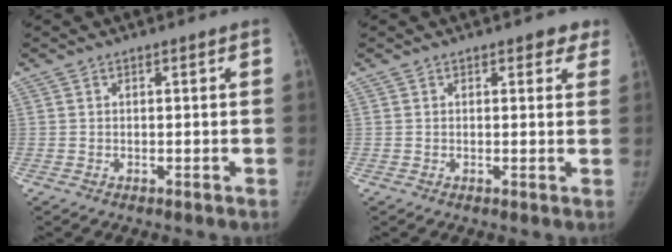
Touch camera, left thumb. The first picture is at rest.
{"total": 3.0, "force": [1.9, 1.7, 1.5], "torque": [0.016, -0.004, 0.017]}